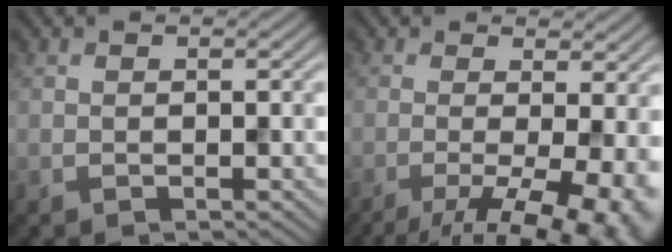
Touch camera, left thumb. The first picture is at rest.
{"total": 12.0, "force": [-4.2, 4.0, 10.6], "torque": [-0.142, -0.012, -0.047]}